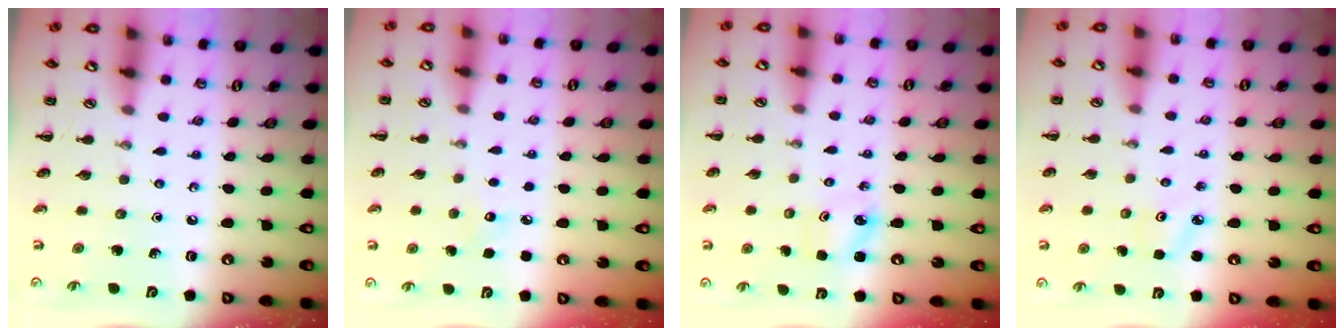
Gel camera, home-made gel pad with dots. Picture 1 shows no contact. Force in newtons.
{"total": 4.8, "press": 4.6, "slide": 1.2}
{"total": 2.9, "press": 2.9, "slide": 0.6}
{"total": 2.3, "press": 2.2, "slide": 0.5}